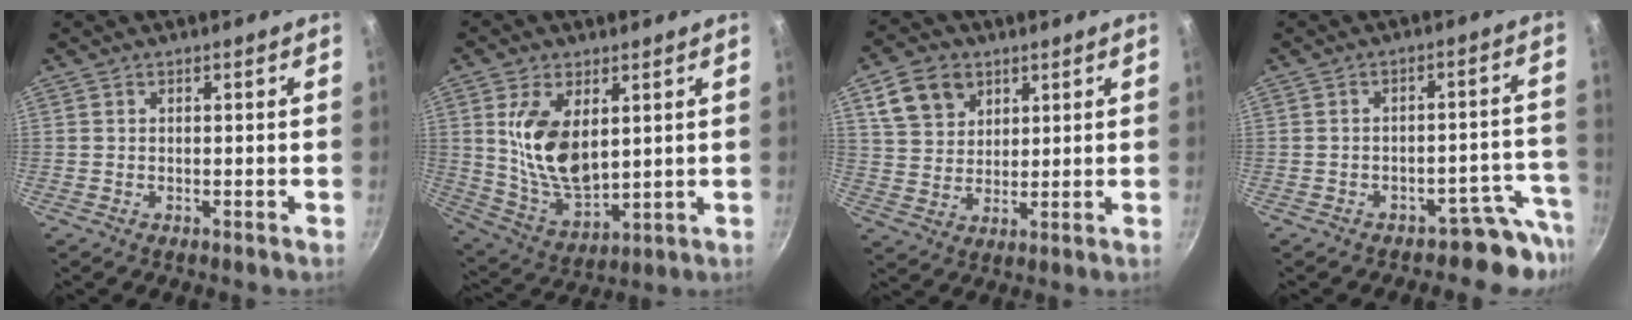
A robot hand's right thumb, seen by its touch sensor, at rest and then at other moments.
{"total": 13.6, "force": [3.4, 7.5, 10.8], "torque": [-0.189, -0.030, 0.078]}
{"total": 9.6, "force": [4.6, 7.2, 4.4], "torque": [-0.061, -0.006, 0.087]}
{"total": 5.9, "force": [-5.0, 2.9, 1.4], "torque": [0.042, 0.066, -0.069]}